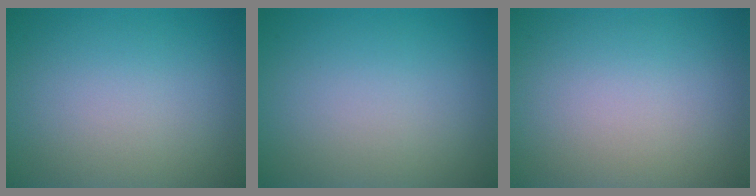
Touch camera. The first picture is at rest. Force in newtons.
{"total": 0.0}
{"total": 0.0}